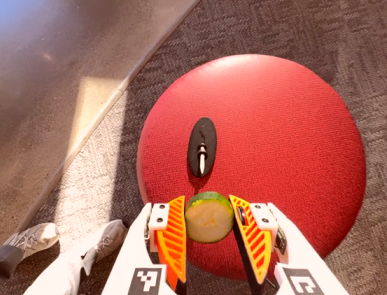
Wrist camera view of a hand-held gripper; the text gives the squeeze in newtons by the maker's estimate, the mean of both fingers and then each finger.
{"total": 9.8, "left": 9.9, "right": 9.7}